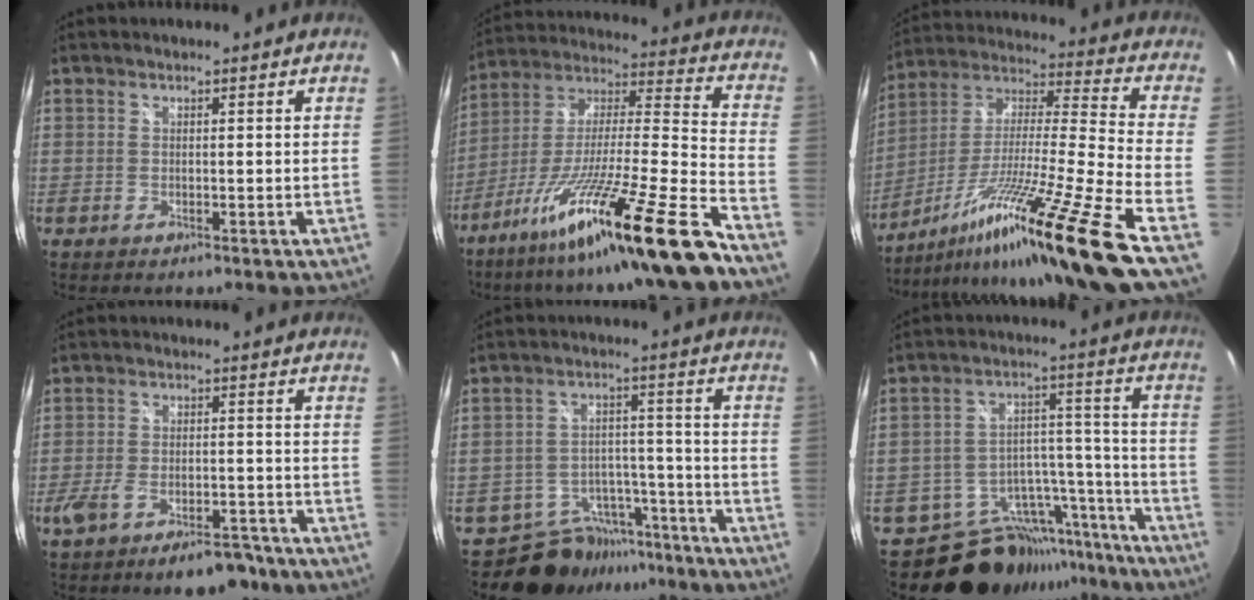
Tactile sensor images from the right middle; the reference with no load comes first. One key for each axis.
{"total": 24.6, "fx": -17.5, "fy": -1.9, "fz": 17.2, "tx": -0.272, "ty": -0.054, "tz": -0.297}
{"total": 24.8, "fx": -15.4, "fy": -1.9, "fz": 19.4, "tx": -0.302, "ty": -0.061, "tz": -0.263}
{"total": 9.7, "fx": -6.8, "fy": 4.2, "fz": 5.6, "tx": -0.118, "ty": -0.004, "tz": -0.104}
{"total": 11.3, "fx": -9.5, "fy": 6.0, "fz": 0.8, "tx": -0.027, "ty": 0.032, "tz": -0.135}
{"total": 19.7, "fx": -16.8, "fy": 9.2, "fz": 4.4, "tx": -0.078, "ty": 0.063, "tz": -0.230}